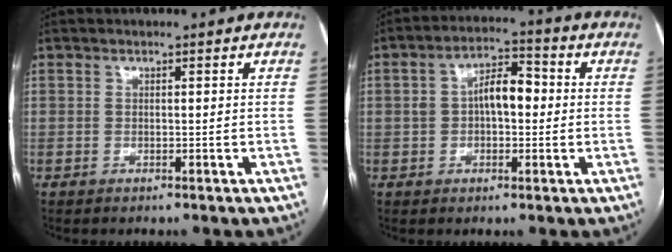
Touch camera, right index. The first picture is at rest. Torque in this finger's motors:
{"motor_torque": [0.23, -0.03, 0.18, 0.05]}